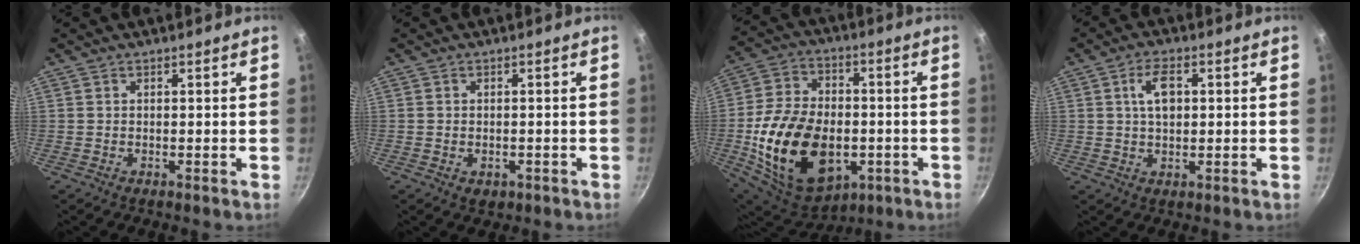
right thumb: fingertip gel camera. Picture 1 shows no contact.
{"total": 2.3, "force": [-0.9, 1.7, 1.3], "torque": [-0.020, -0.002, -0.007]}
{"total": 24.6, "force": [-4.9, 16.1, 17.8], "torque": [-0.309, 0.019, -0.065]}
{"total": 5.8, "force": [1.1, 3.1, 4.8], "torque": [-0.073, 0.004, 0.018]}